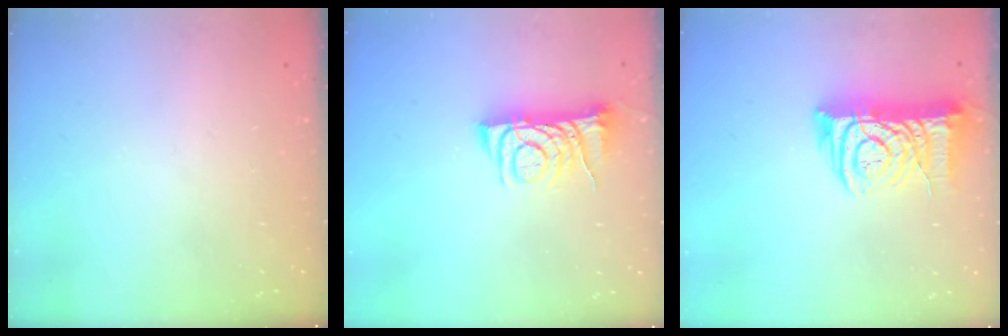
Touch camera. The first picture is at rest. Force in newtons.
{"total": 8.1, "press": 8.1, "slide": 0.9}
{"total": 12.8, "press": 12.7, "slide": 1.5}